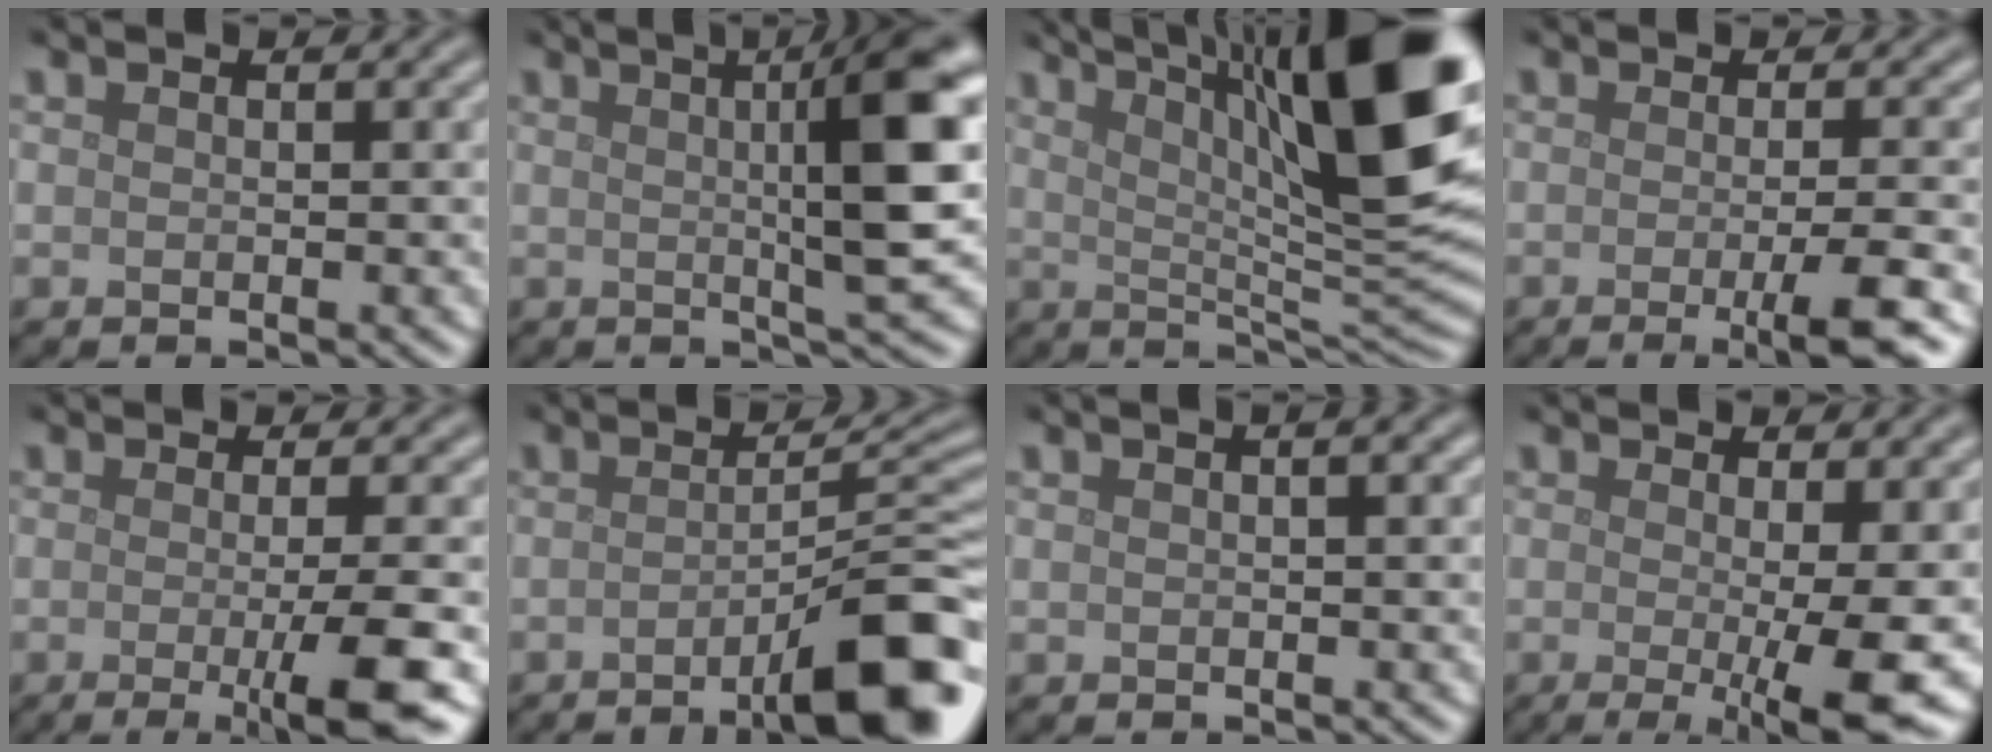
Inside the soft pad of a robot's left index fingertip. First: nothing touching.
{"total": 9.5, "force": [1.7, 1.5, 9.2], "torque": [-0.110, 0.015, 0.024]}
{"total": 15.8, "force": [6.3, 4.2, 13.9], "torque": [-0.178, 0.012, 0.098]}
{"total": 5.1, "force": [-1.4, 1.1, 4.7], "torque": [-0.064, -0.008, -0.025]}
{"total": 6.7, "force": [-1.5, 1.3, 6.4], "torque": [-0.089, -0.013, -0.026]}
{"total": 9.8, "force": [-4.2, 2.1, 8.6], "torque": [-0.096, 0.012, -0.066]}
{"total": 1.5, "force": [0.4, 0.4, 1.4], "torque": [-0.021, 0.006, 0.000]}
{"total": 8.1, "force": [-1.3, 1.5, 7.8], "torque": [-0.109, -0.018, -0.018]}